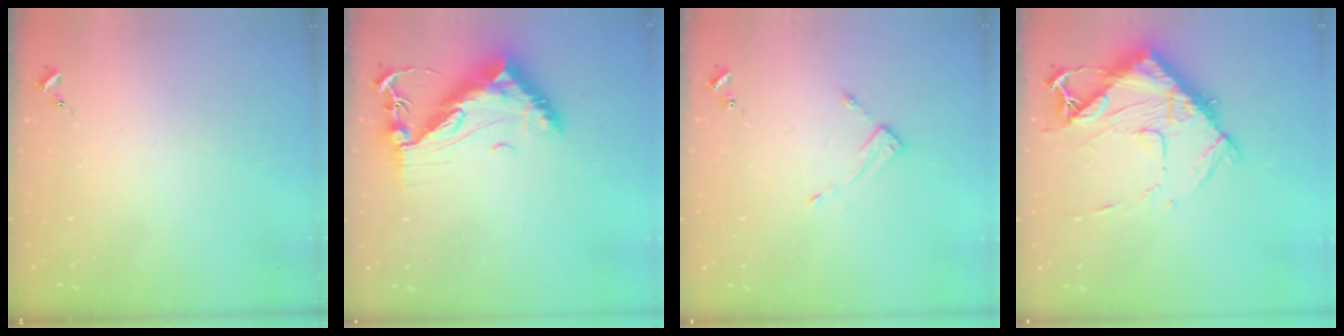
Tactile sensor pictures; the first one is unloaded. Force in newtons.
{"total": 13.5, "press": 13.4, "slide": 1.3}
{"total": 3.3, "press": 3.2, "slide": 0.3}
{"total": 15.6, "press": 15.6, "slide": 1.1}